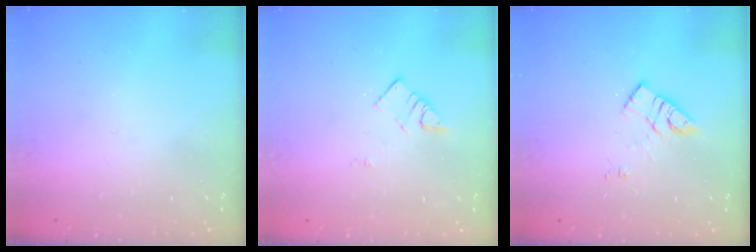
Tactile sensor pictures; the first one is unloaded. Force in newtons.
{"total": 3.0, "press": 3.0, "slide": 0.4}
{"total": 10.7, "press": 10.7, "slide": 0.7}